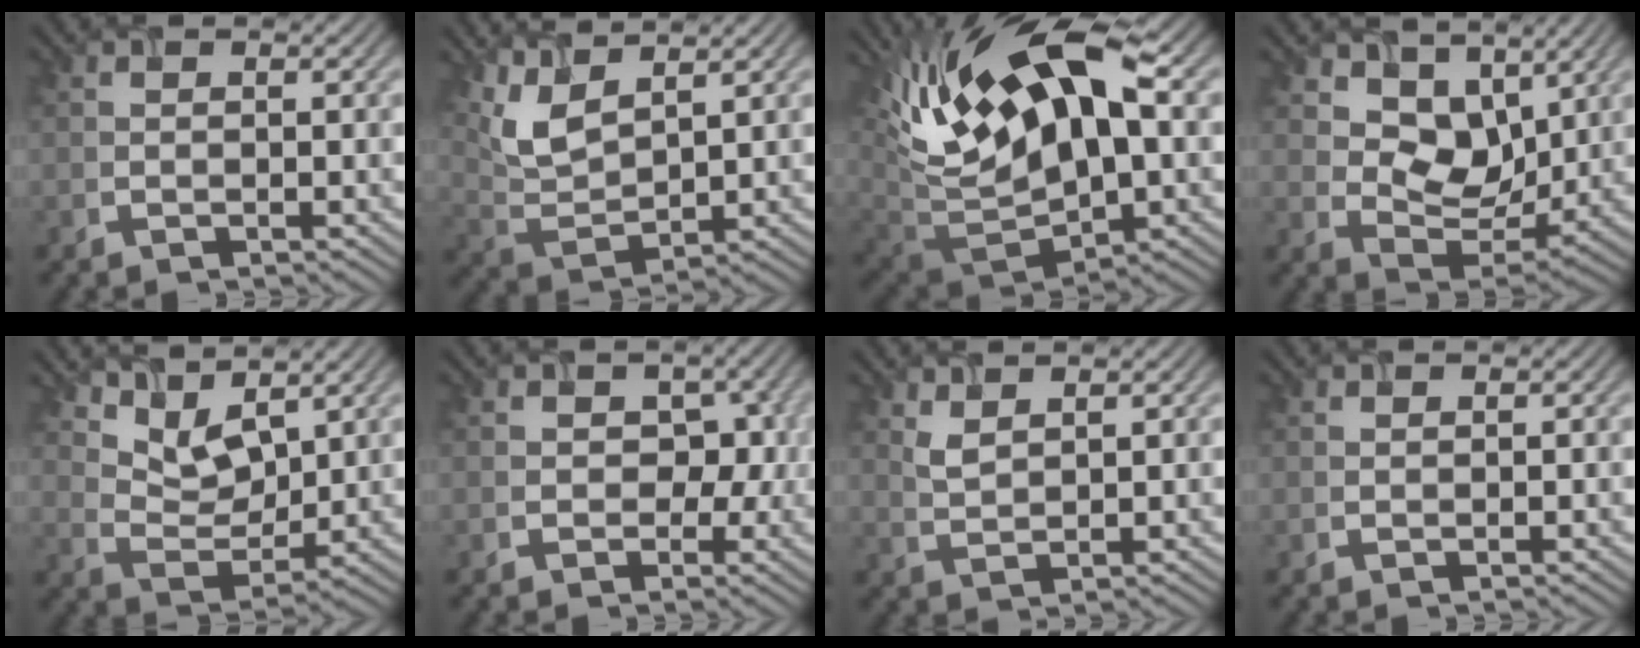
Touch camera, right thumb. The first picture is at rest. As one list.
[{"total": 6.8, "force": [4.3, 2.5, 4.6], "torque": [-0.115, -0.003, 0.095]}, {"total": 18.9, "force": [6.2, 8.4, 15.7], "torque": [-0.328, 0.024, 0.109]}, {"total": 8.2, "force": [4.3, 5.5, 4.4], "torque": [-0.092, -0.016, 0.076]}, {"total": 7.6, "force": [5.8, 3.2, 3.9], "torque": [-0.089, -0.004, 0.106]}, {"total": 3.5, "force": [0.2, 2.8, 2.2], "torque": [-0.032, -0.009, -0.001]}, {"total": 2.3, "force": [1.8, 0.7, 1.3], "torque": [-0.038, -0.002, 0.044]}, {"total": 0.0}]